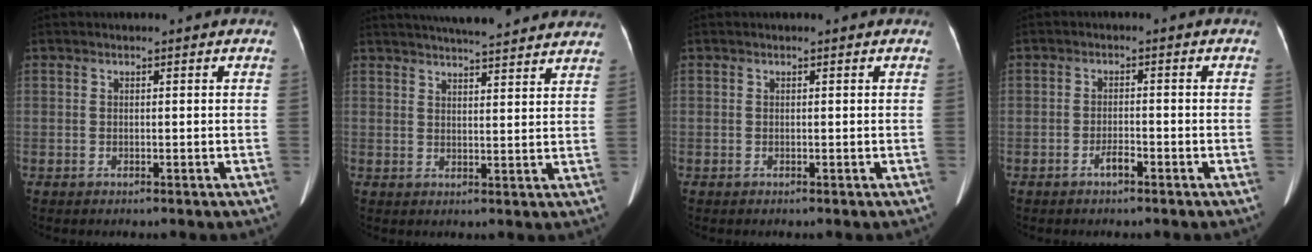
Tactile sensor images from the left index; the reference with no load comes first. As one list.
[{"total": 17.6, "force": [15.9, 2.1, 7.3], "torque": [-0.108, 0.029, 0.202]}, {"total": 0.0}, {"total": 1.9, "force": [-1.4, 0.4, 1.3], "torque": [-0.025, 0.000, -0.023]}]